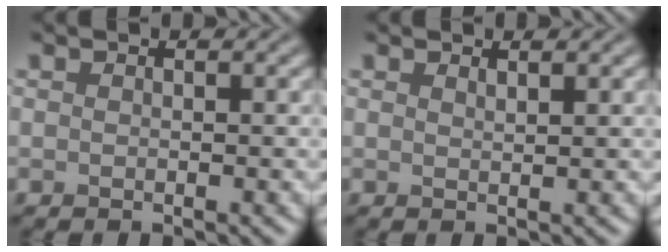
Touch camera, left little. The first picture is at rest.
{"total": 0.9, "force": [0.8, 0.2, 0.4], "torque": [-0.001, 0.000, 0.014]}